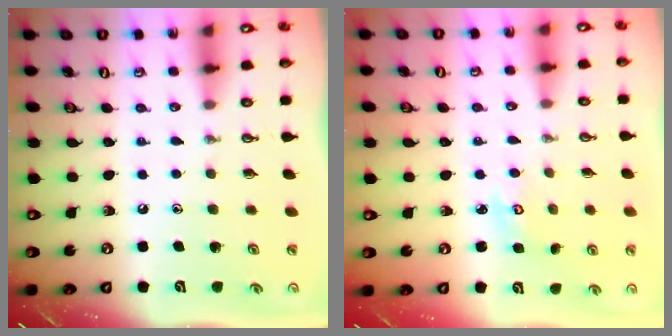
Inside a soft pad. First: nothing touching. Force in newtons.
{"total": 3.1, "press": 3.1, "slide": 0.3}